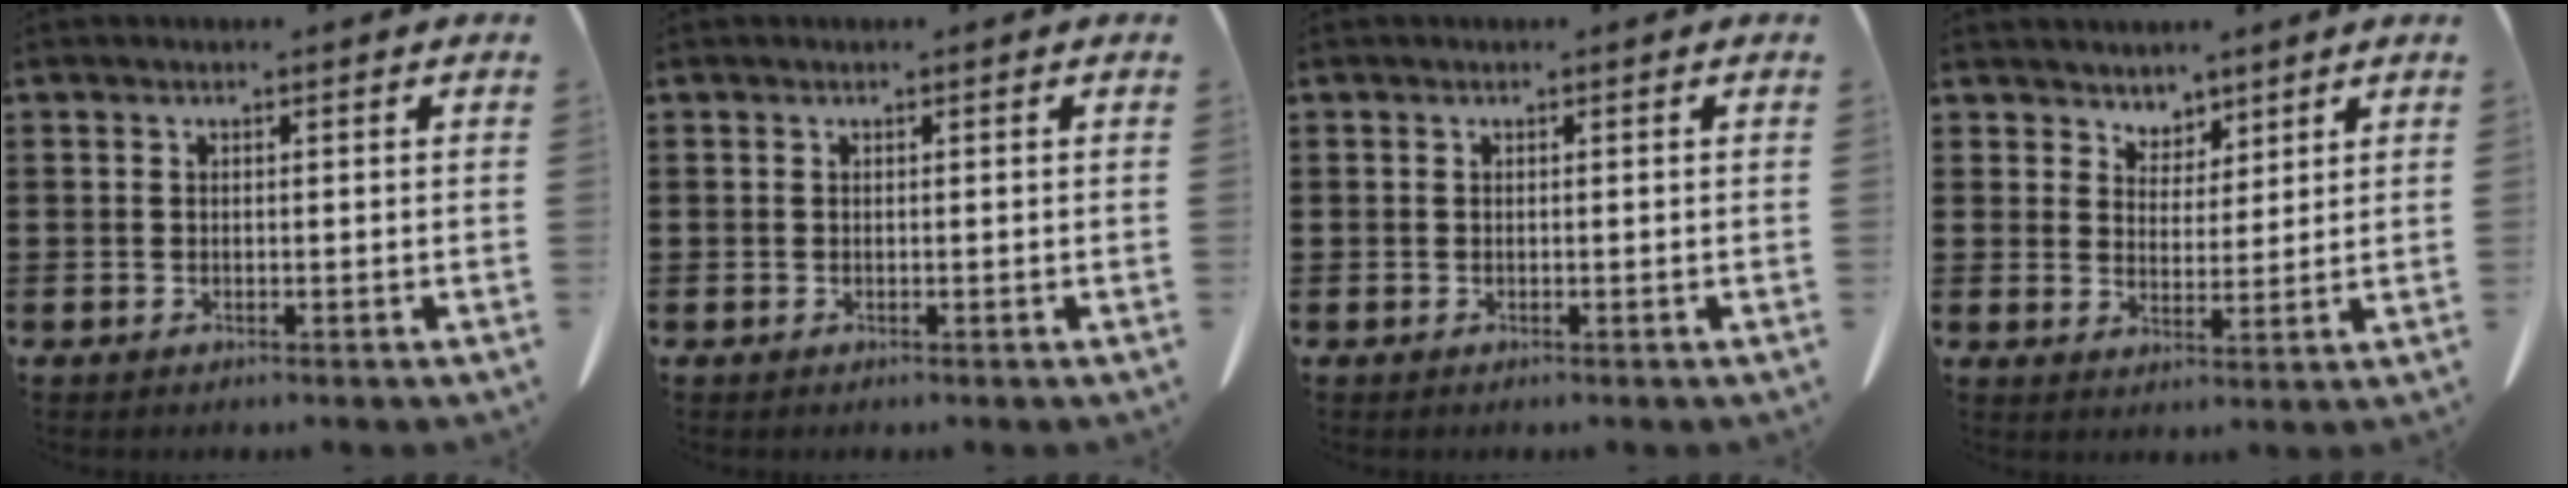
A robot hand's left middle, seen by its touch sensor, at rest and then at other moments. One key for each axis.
{"total": 0.0}
{"total": 0.0}
{"total": 4.0, "fx": 3.5, "fy": 2.0, "fz": -0.4, "tx": -0.009, "ty": -0.006, "tz": 0.065}